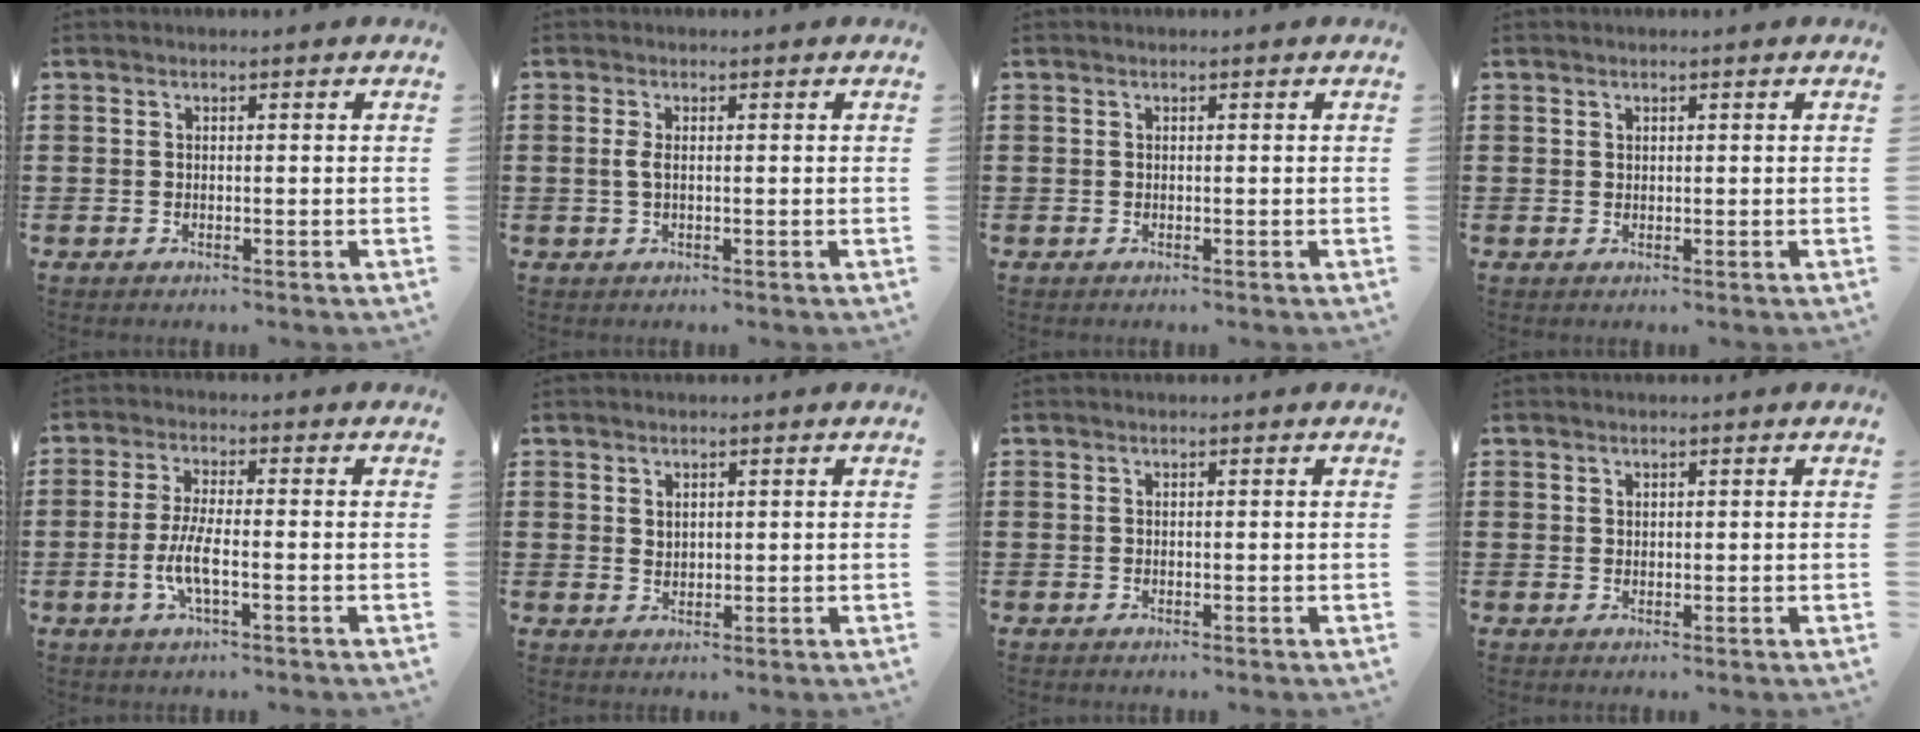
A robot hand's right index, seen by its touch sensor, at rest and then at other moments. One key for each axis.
{"total": 1.9, "fx": 0.0, "fy": 0.7, "fz": 1.7, "tx": -0.042, "ty": -0.001, "tz": -0.003}
{"total": 0.0}
{"total": 0.6, "fx": 0.4, "fy": 0.5, "fz": 0.1, "tx": -0.003, "ty": 0.002, "tz": 0.008}
{"total": 5.5, "fx": -1.7, "fy": 1.3, "fz": 5.1, "tx": -0.113, "ty": -0.007, "tz": -0.038}
{"total": 1.5, "fx": 1.2, "fy": 0.9, "fz": 0.3, "tx": -0.006, "ty": 0.003, "tz": 0.023}
{"total": 0.0}
{"total": 0.8, "fx": 0.5, "fy": 0.6, "fz": 0.1, "tx": -0.004, "ty": 0.002, "tz": 0.011}